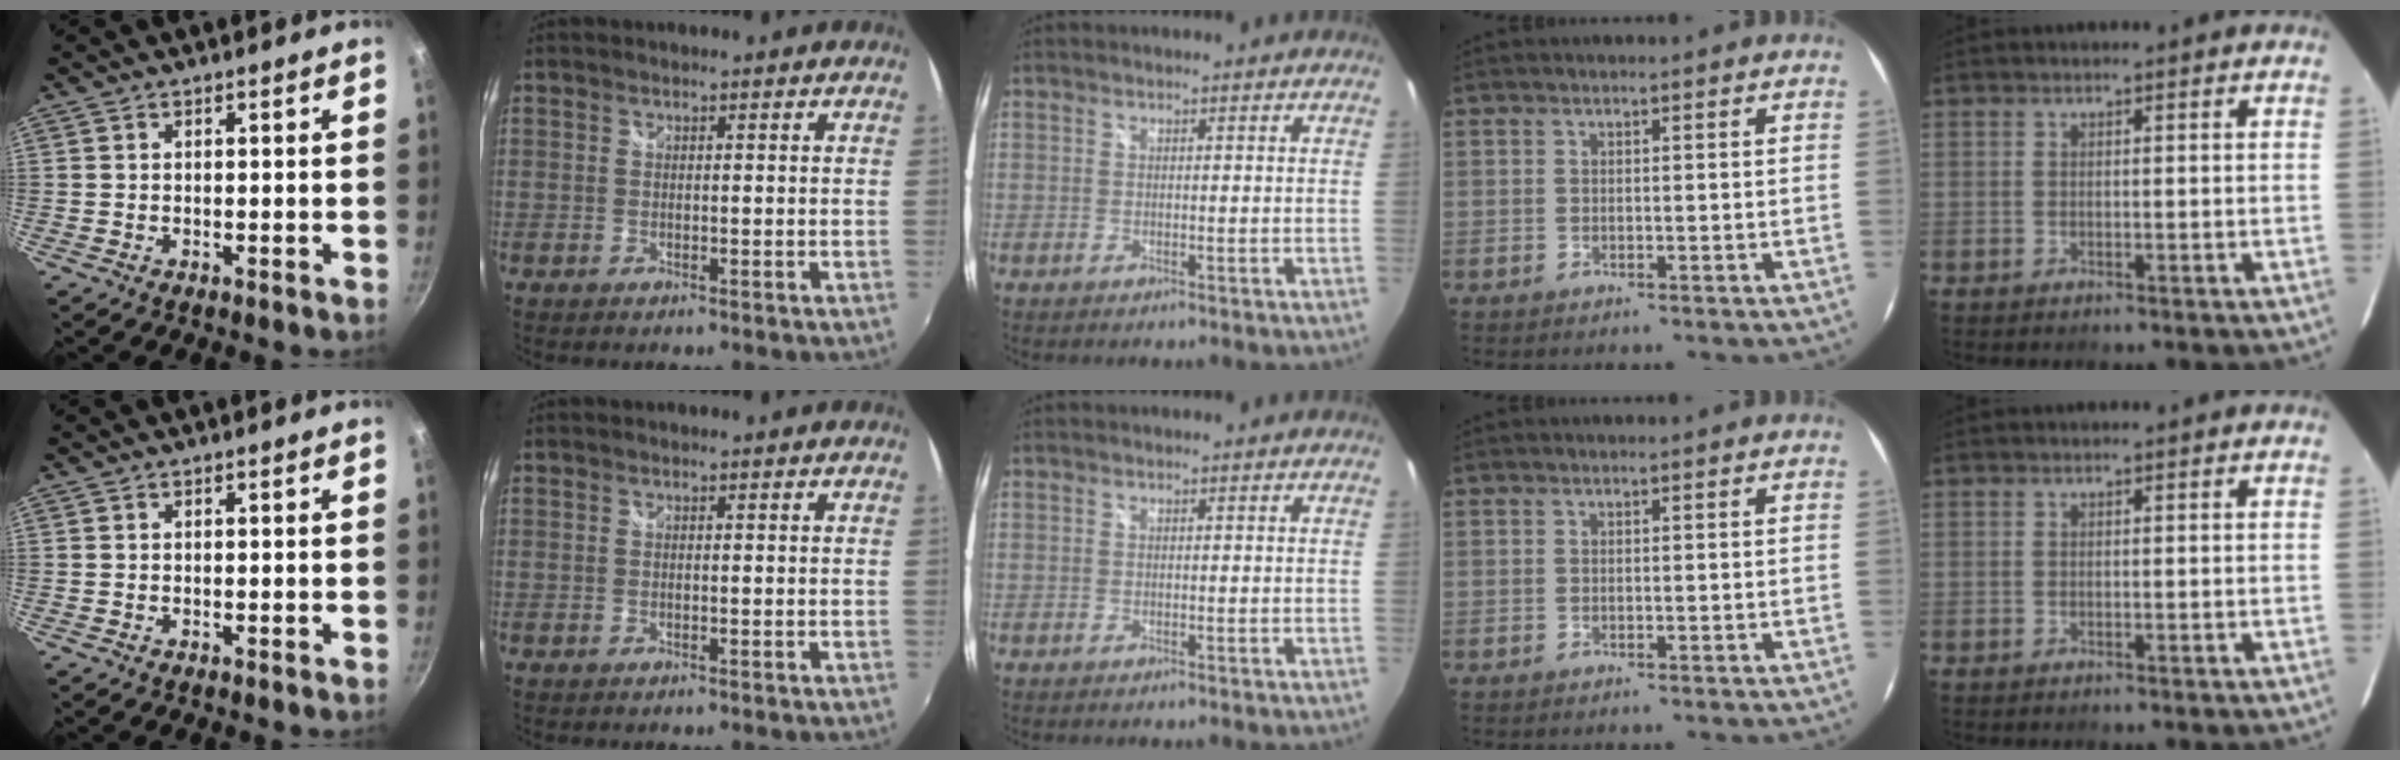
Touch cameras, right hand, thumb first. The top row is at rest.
{}